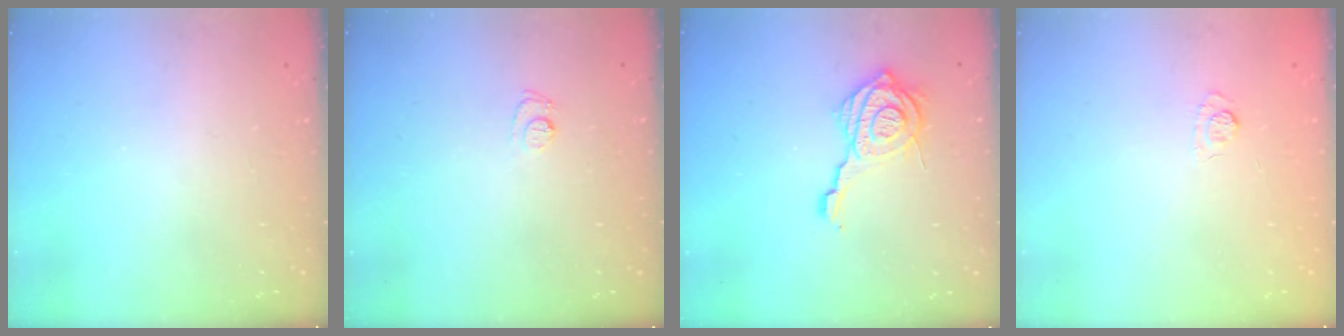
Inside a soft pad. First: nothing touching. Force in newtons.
{"total": 5.7, "press": 5.7, "slide": 0.6}
{"total": 15.0, "press": 14.9, "slide": 1.3}
{"total": 2.1, "press": 1.6, "slide": 1.3}